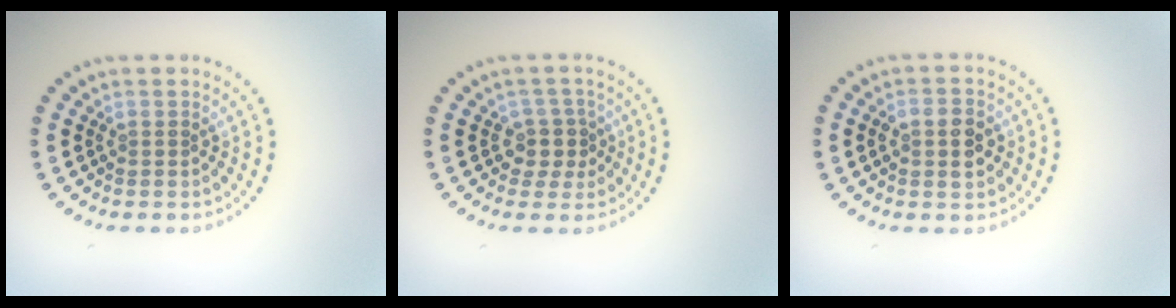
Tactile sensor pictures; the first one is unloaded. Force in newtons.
{"total": 2.5, "press": 2.0, "slide": 1.4}
{"total": 3.5, "press": 3.5, "slide": 0.3}